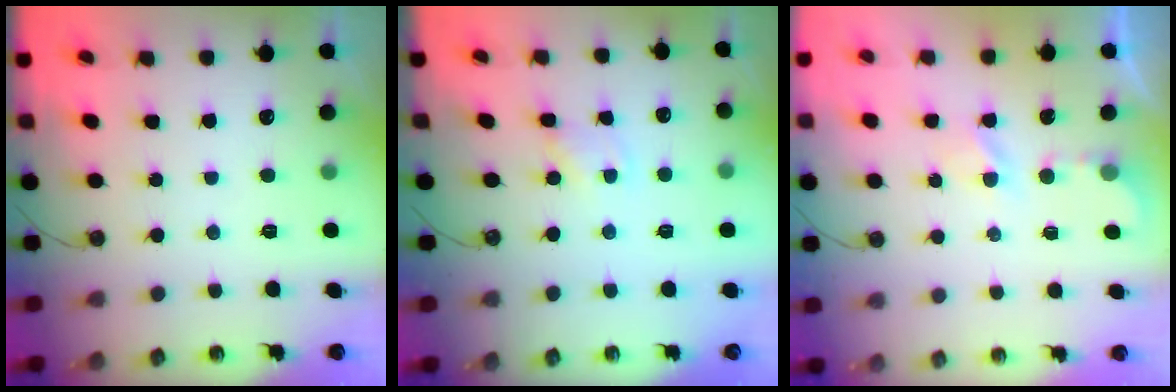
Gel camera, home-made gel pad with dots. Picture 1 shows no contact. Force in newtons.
{"total": 1.1, "press": 1.0, "slide": 0.1}
{"total": 3.2, "press": 3.2, "slide": 0.4}